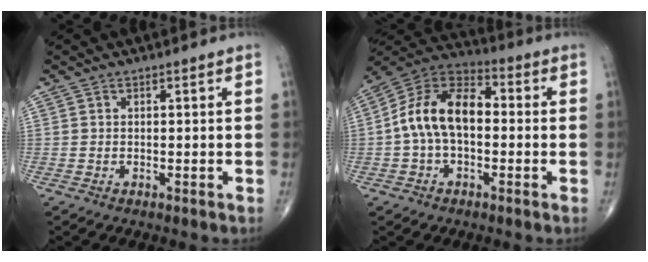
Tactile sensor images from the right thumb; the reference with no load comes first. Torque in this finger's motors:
{"motor_torque": [0.18, 0.17, 0.32, -0.13, 0.21]}